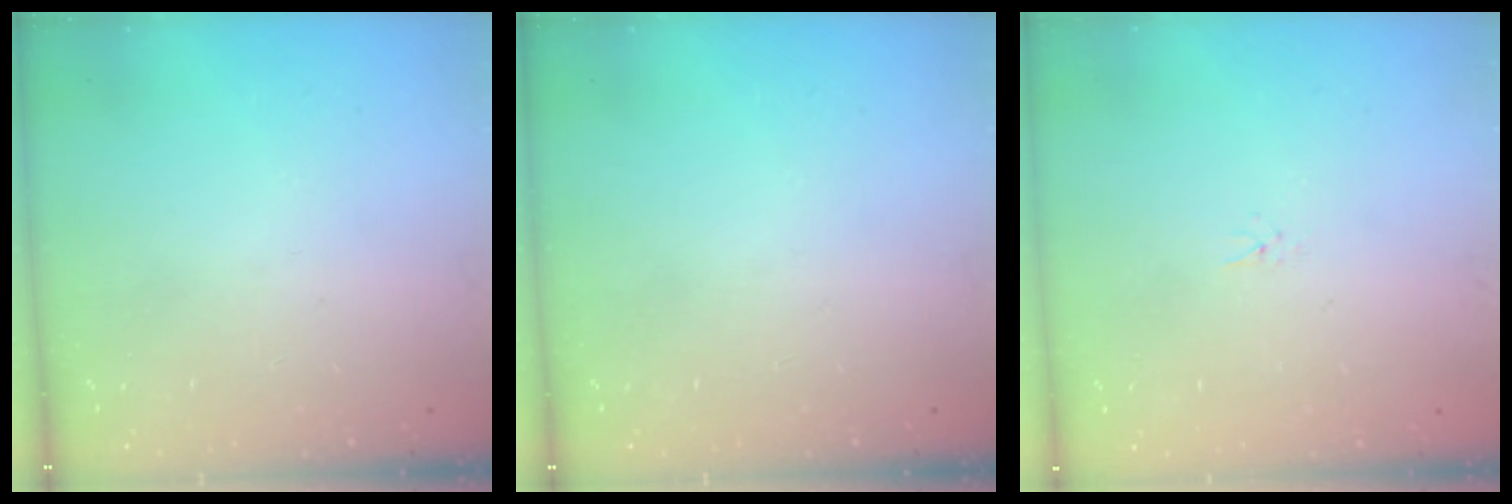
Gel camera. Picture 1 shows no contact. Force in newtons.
{"total": 0.0}
{"total": 1.6, "press": 1.6, "slide": 0.2}